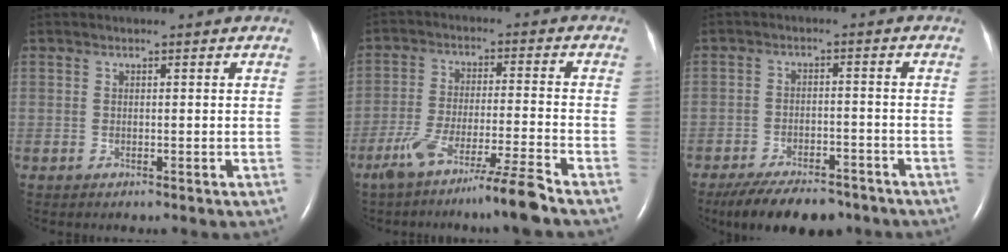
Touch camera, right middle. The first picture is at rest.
{"total": 9.7, "force": [-7.2, -1.6, 6.3], "torque": [-0.113, -0.026, -0.132]}
{"total": 11.6, "force": [-9.3, 4.4, 5.3], "torque": [-0.082, -0.005, -0.139]}